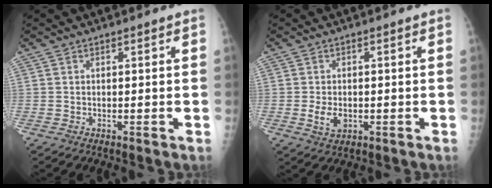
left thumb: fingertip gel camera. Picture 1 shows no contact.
{"total": 3.7, "force": [-1.0, 2.5, 2.6], "torque": [-0.044, -0.003, -0.012]}